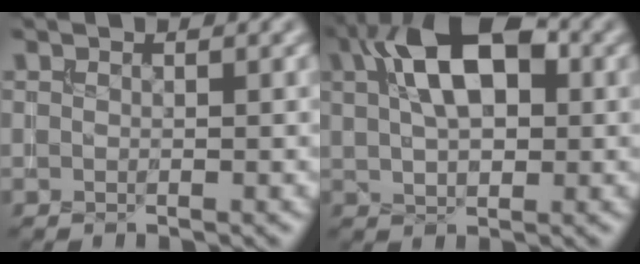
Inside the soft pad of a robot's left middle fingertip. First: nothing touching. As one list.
[{"total": 9.2, "force": [2.8, 5.0, 7.2], "torque": [-0.119, 0.029, 0.030]}]